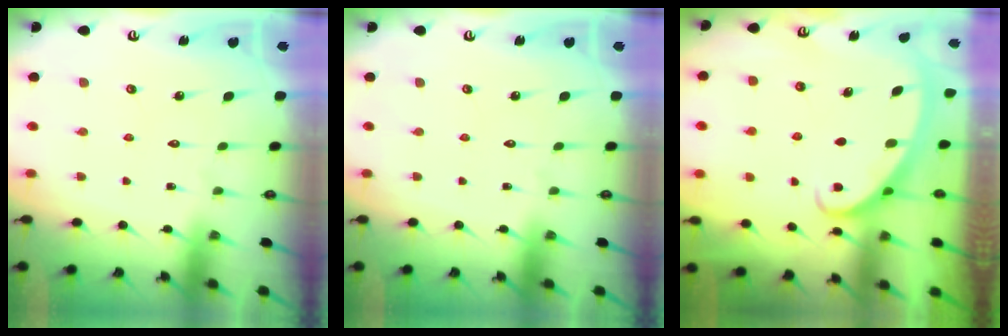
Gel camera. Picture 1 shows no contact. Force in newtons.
{"total": 0.0}
{"total": 2.6, "press": 2.5, "slide": 0.4}